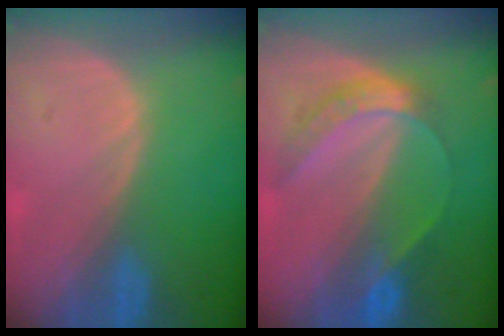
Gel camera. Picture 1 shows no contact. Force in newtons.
{"total": 6.8, "press": 5.6, "slide": 3.9}